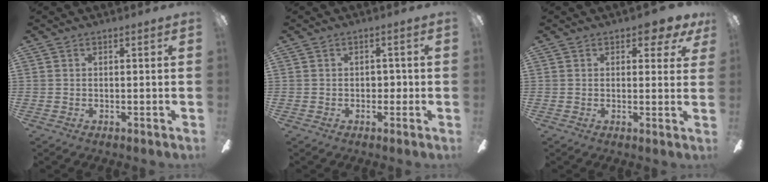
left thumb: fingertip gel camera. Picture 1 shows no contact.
{"total": 1.9, "force": [-0.3, 1.5, 1.2], "torque": [-0.022, 0.007, -0.008]}
{"total": 3.9, "force": [2.5, 2.1, 2.3], "torque": [-0.016, -0.005, 0.039]}